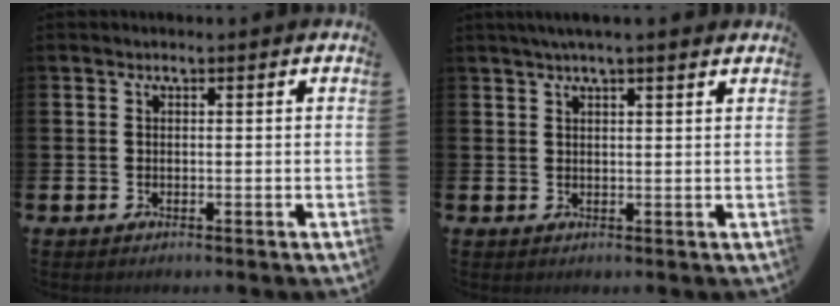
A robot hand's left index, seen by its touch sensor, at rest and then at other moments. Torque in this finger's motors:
{"motor_torque": [0.94, -1.20, 0.36, 0.21]}